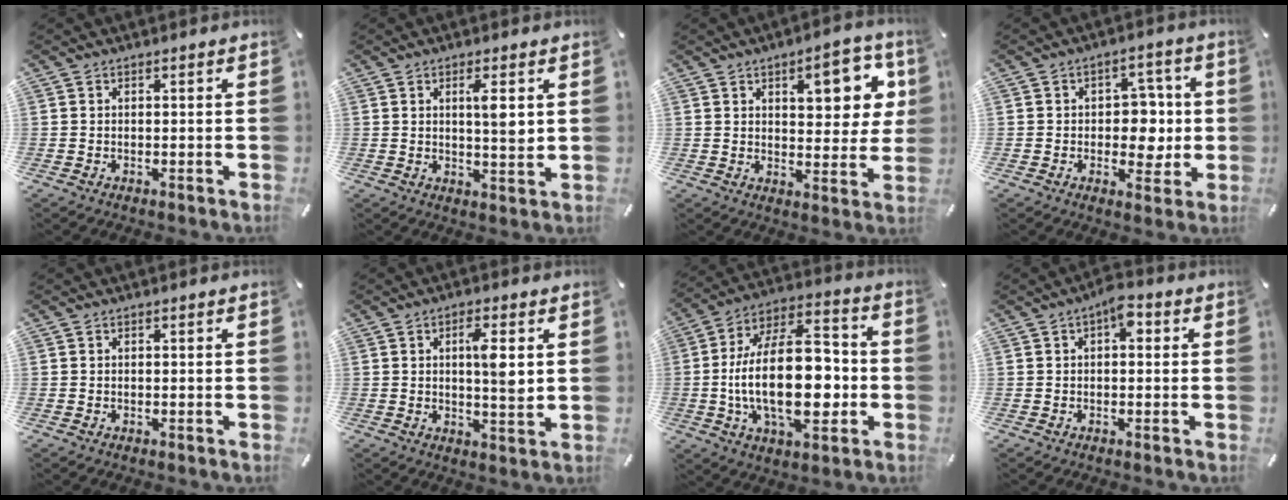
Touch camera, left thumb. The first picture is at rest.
{"total": 5.6, "force": [1.8, 1.2, 5.1], "torque": [-0.080, -0.009, 0.023]}
{"total": 12.0, "force": [5.3, 5.7, 9.2], "torque": [-0.113, -0.014, 0.082]}
{"total": 8.1, "force": [-0.4, 6.5, 4.8], "torque": [-0.048, 0.004, -0.009]}
{"total": 0.0}
{"total": 6.8, "force": [1.7, 1.8, 6.4], "torque": [-0.095, -0.011, 0.019]}
{"total": 23.9, "force": [-3.0, 13.1, 19.7], "torque": [-0.358, -0.003, -0.051]}
{"total": 4.5, "force": [0.9, 2.4, 3.7], "torque": [-0.052, 0.006, 0.008]}